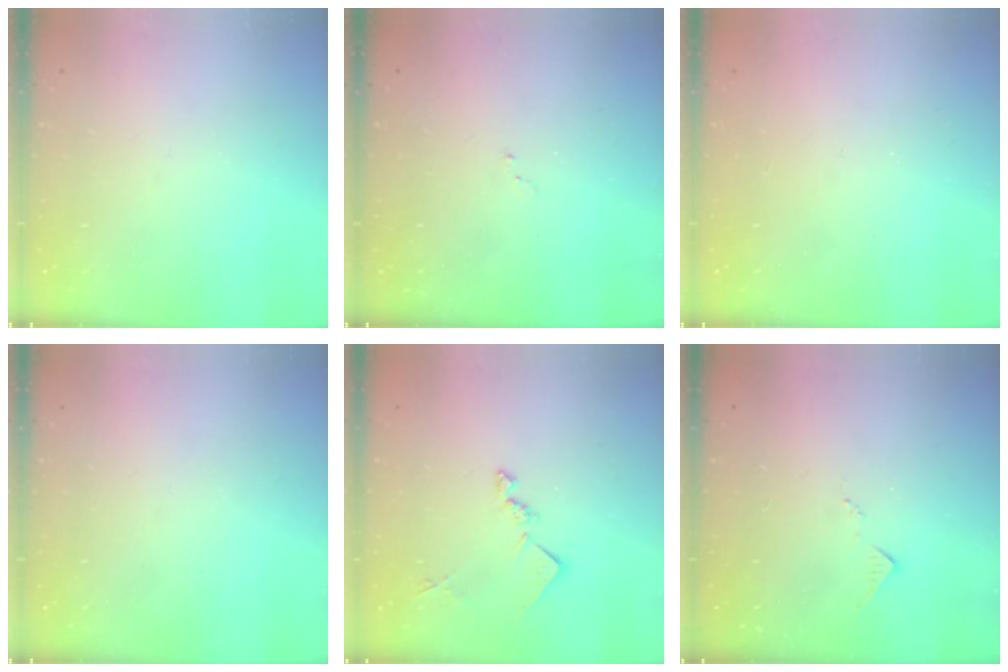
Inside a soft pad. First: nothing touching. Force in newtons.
{"total": 7.6, "press": 7.5, "slide": 1.0}
{"total": 1.0, "press": 1.0, "slide": 0.1}
{"total": 0.0}
{"total": 11.1, "press": 11.1, "slide": 0.2}
{"total": 7.1, "press": 7.1, "slide": 0.8}